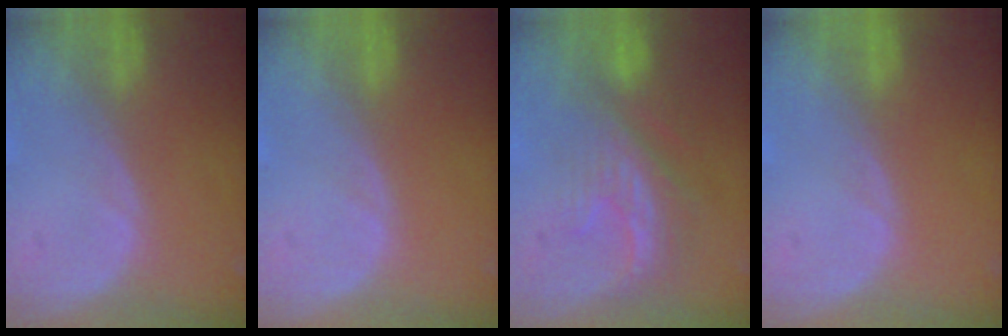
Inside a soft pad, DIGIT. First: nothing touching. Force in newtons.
{"total": 0.0}
{"total": 8.3, "press": 7.5, "slide": 3.6}
{"total": 0.0}